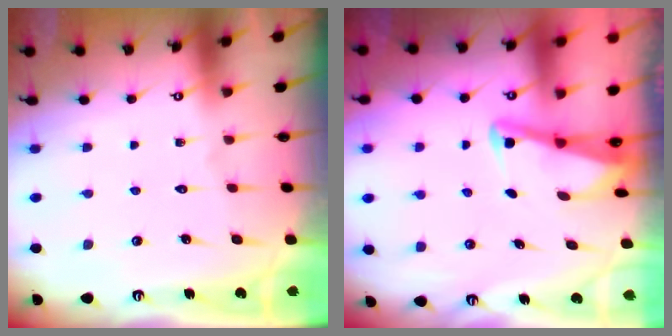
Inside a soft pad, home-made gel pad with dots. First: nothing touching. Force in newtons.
{"total": 2.9, "press": 2.9, "slide": 0.4}